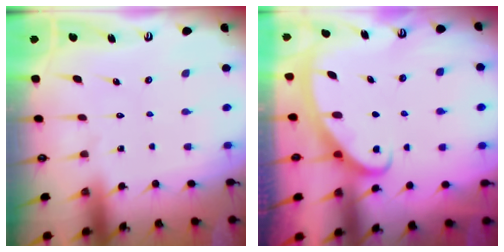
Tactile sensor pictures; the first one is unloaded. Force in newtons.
{"total": 2.6, "press": 2.5, "slide": 0.4}